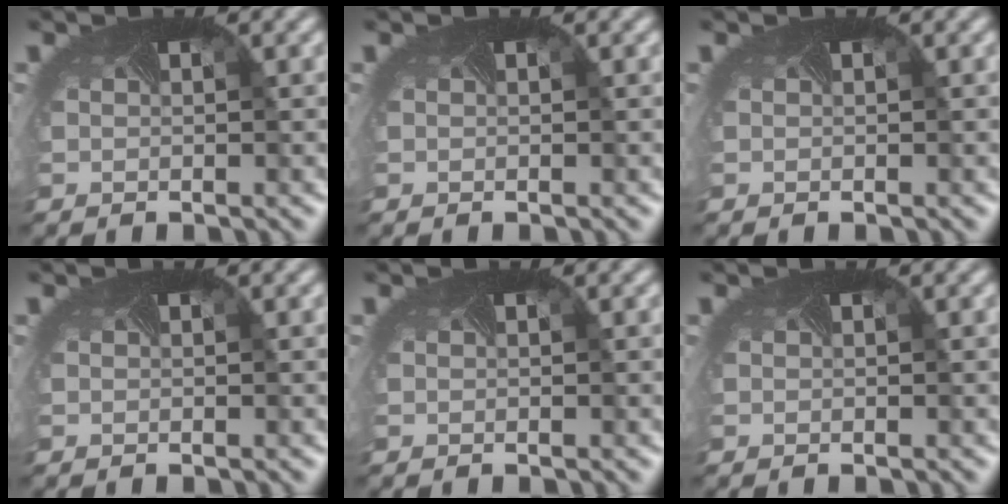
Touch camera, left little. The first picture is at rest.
{"total": 0.0}
{"total": 0.0}
{"total": 0.0}
{"total": 0.0}
{"total": 0.0}